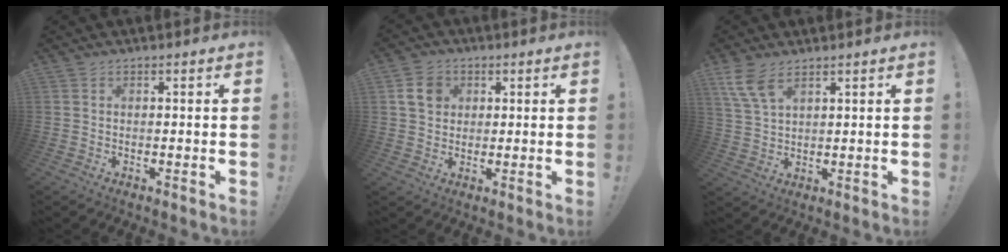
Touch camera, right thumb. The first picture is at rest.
{"total": 7.0, "force": [2.4, 5.7, 3.2], "torque": [-0.044, 0.002, 0.046]}
{"total": 7.5, "force": [4.9, 2.8, 4.9], "torque": [-0.103, -0.022, 0.093]}